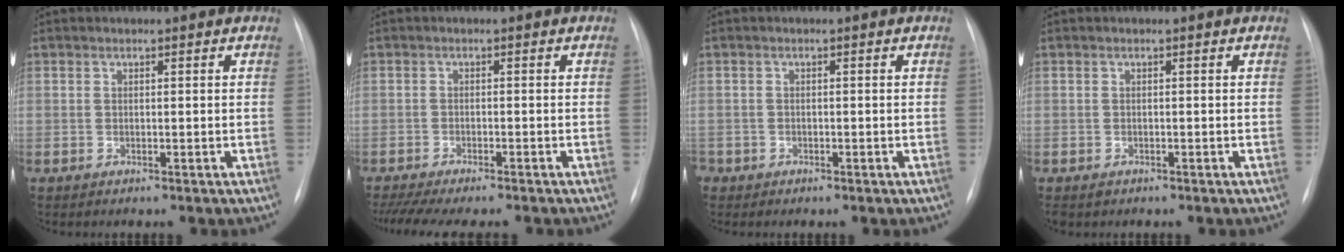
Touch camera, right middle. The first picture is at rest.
{"total": 11.4, "force": [-9.8, 1.6, 5.6], "torque": [-0.079, -0.007, -0.137]}
{"total": 1.2, "force": [-0.5, 1.1, 0.2], "torque": [-0.003, 0.004, -0.009]}
{"total": 0.8, "force": [-0.5, 0.6, 0.2], "torque": [-0.006, 0.001, -0.004]}